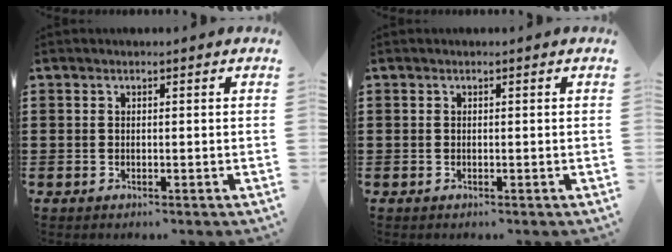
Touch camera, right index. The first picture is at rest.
{"total": 0.0}